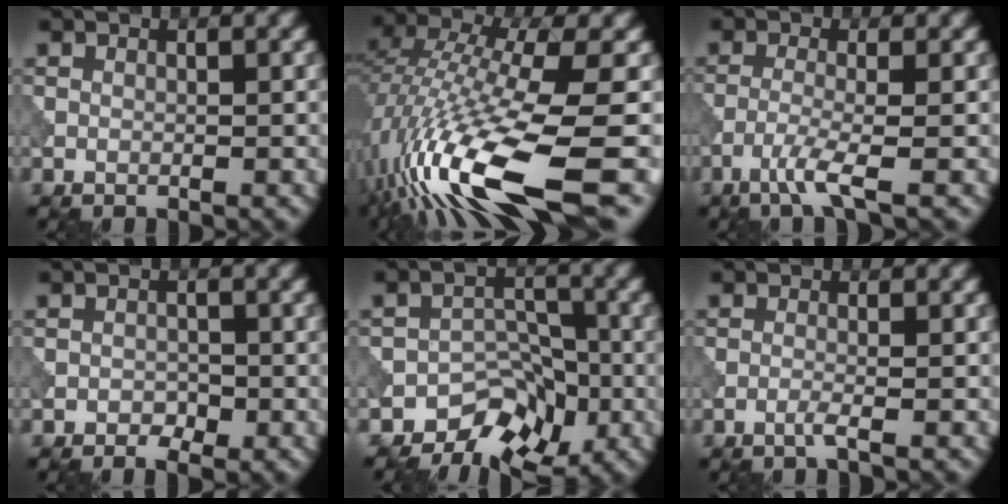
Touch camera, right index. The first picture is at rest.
{"total": 15.4, "force": [-5.6, 4.0, 13.8], "torque": [-0.284, -0.009, -0.089]}
{"total": 3.2, "force": [-1.8, 0.2, 2.6], "torque": [-0.050, 0.001, -0.051]}
{"total": 1.3, "force": [-0.7, 0.8, 0.6], "torque": [-0.007, 0.002, -0.015]}
{"total": 5.2, "force": [-3.7, 3.2, 1.8], "torque": [-0.005, 0.004, -0.065]}
{"total": 1.3, "force": [-0.6, 0.2, 1.1], "torque": [-0.017, 0.003, -0.020]}